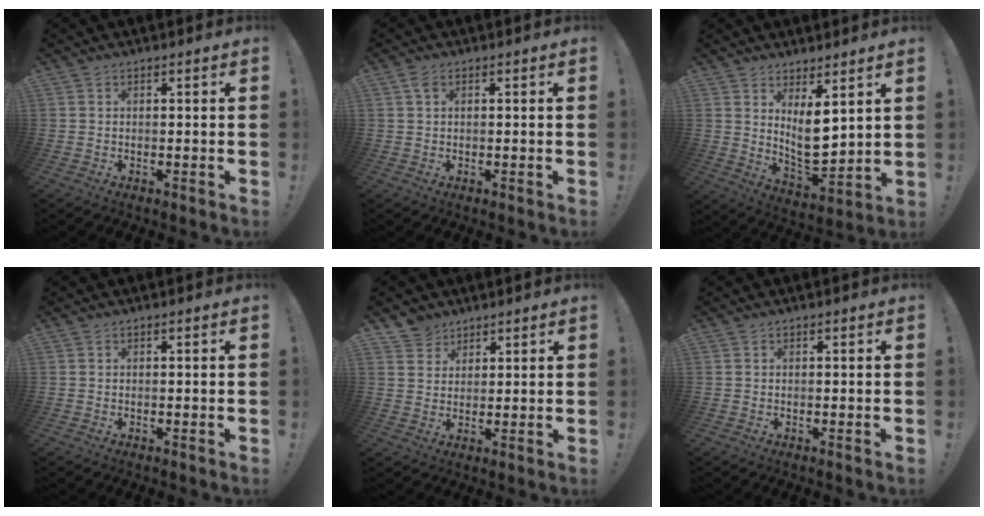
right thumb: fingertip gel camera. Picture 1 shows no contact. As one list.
[{"total": 1.9, "force": [0.9, 1.1, 1.3], "torque": [-0.020, 0.000, 0.014]}, {"total": 9.7, "force": [4.7, 4.0, 7.5], "torque": [-0.118, -0.048, 0.091]}, {"total": 0.0}, {"total": 5.2, "force": [3.9, 3.5, 0.0], "torque": [0.002, -0.028, 0.076]}, {"total": 0.0}]